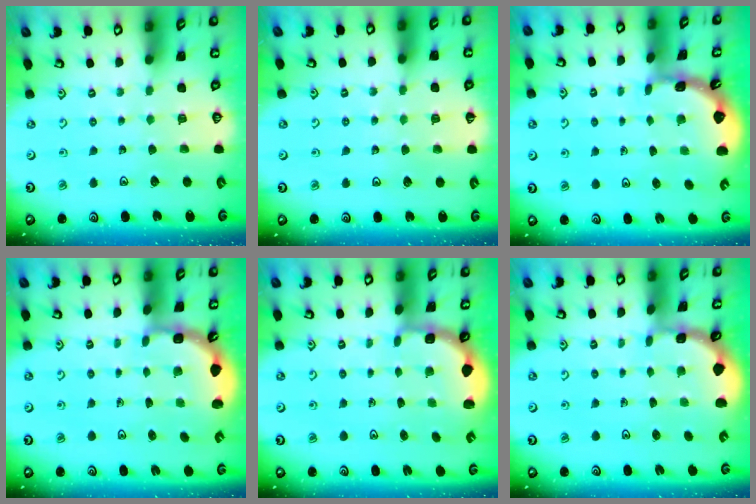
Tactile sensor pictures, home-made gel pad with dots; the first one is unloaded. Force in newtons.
{"total": 3.4, "press": 3.4, "slide": 0.5}
{"total": 1.8, "press": 1.8, "slide": 0.2}
{"total": 2.1, "press": 1.9, "slide": 0.9}
{"total": 2.5, "press": 1.9, "slide": 1.6}
{"total": 1.5, "press": 1.4, "slide": 0.3}